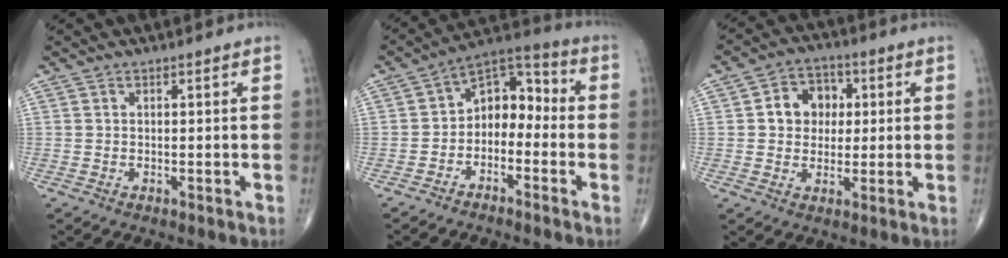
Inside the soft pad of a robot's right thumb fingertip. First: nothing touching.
{"total": 9.3, "force": [-2.2, 6.5, 6.3], "torque": [-0.063, 0.055, -0.055]}
{"total": 8.3, "force": [1.4, 6.8, 4.5], "torque": [-0.028, 0.009, 0.016]}